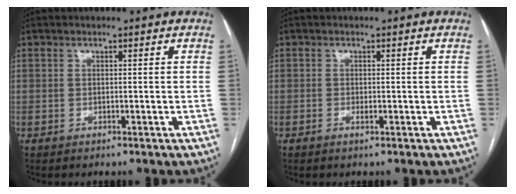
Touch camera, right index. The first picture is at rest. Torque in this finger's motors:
{"motor_torque": [-0.22, -0.17, -0.01, -0.02]}